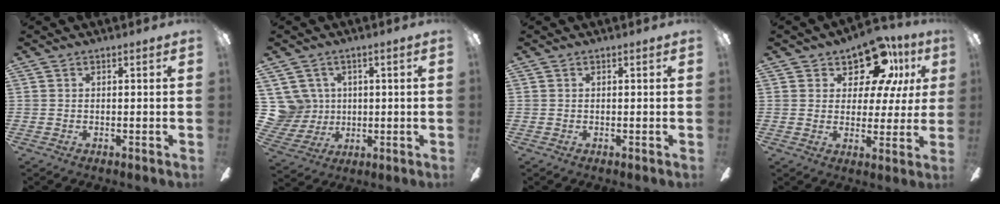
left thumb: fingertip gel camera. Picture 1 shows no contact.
{"total": 9.1, "force": [2.6, 8.5, 1.5], "torque": [-0.060, -0.012, 0.058]}
{"total": 0.0}
{"total": 14.0, "force": [8.8, 7.3, 8.1], "torque": [-0.125, -0.041, 0.154]}